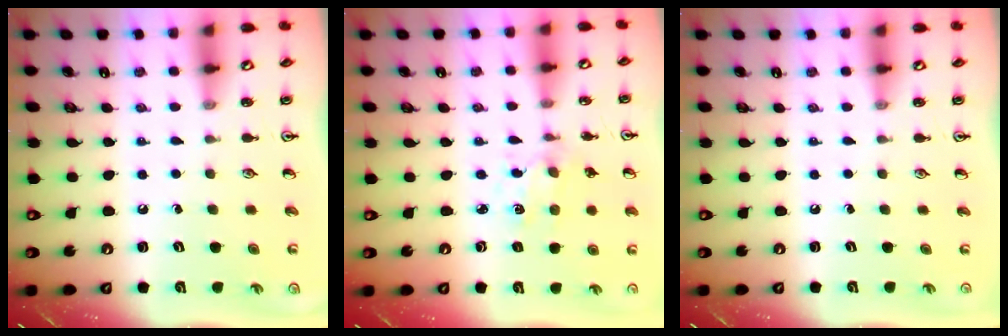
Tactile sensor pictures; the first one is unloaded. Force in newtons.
{"total": 1.3, "press": 1.3, "slide": 0.1}
{"total": 0.0}